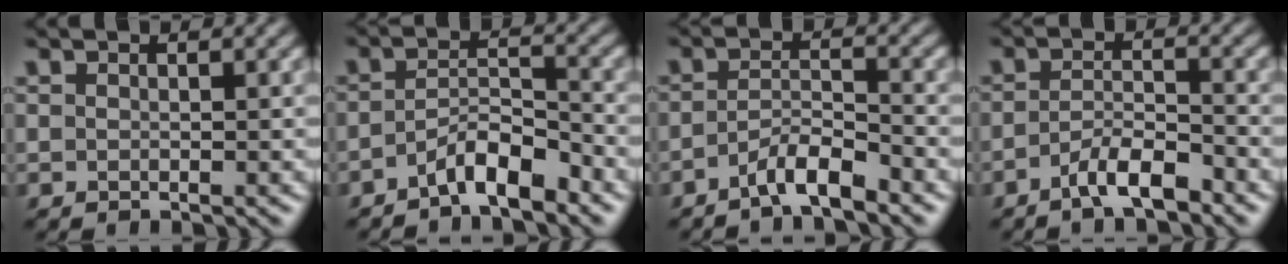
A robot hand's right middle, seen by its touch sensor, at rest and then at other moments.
{"total": 3.9, "force": [-2.8, 1.0, 2.6], "torque": [-0.046, 0.009, -0.053]}
{"total": 3.2, "force": [-2.4, 0.6, 2.1], "torque": [-0.035, 0.008, -0.050]}
{"total": 3.7, "force": [-2.5, 0.9, 2.5], "torque": [-0.048, 0.003, -0.050]}